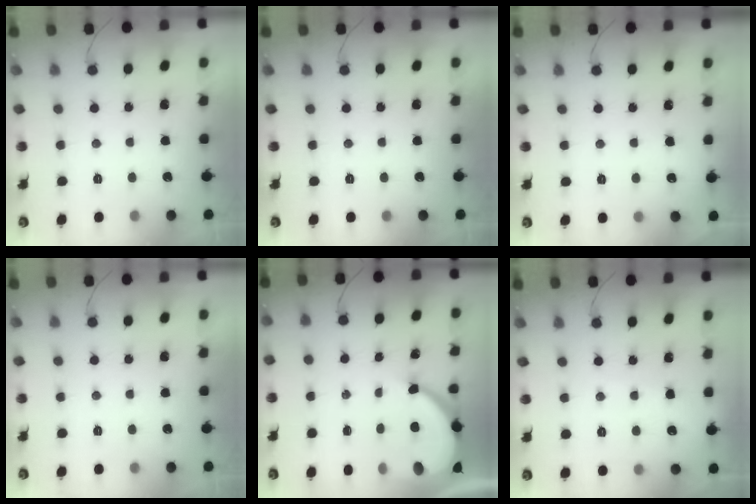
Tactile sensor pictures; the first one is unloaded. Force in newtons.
{"total": 0.0}
{"total": 1.7, "press": 1.7, "slide": 0.3}
{"total": 0.0}
{"total": 10.5, "press": 10.4, "slide": 1.4}
{"total": 2.0, "press": 2.0, "slide": 0.2}